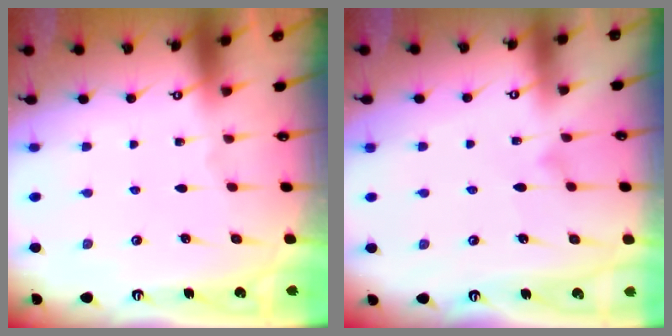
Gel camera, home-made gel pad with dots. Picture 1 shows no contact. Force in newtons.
{"total": 4.2, "press": 4.2, "slide": 0.3}